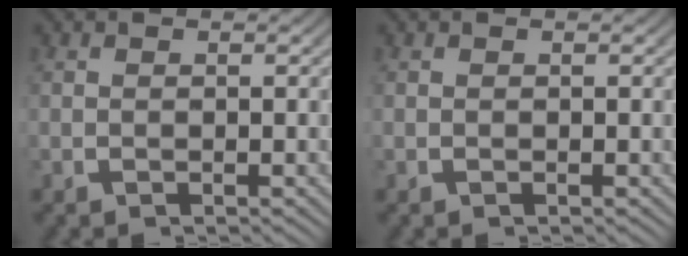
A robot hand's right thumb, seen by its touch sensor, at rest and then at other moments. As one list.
[{"total": 0.0}]